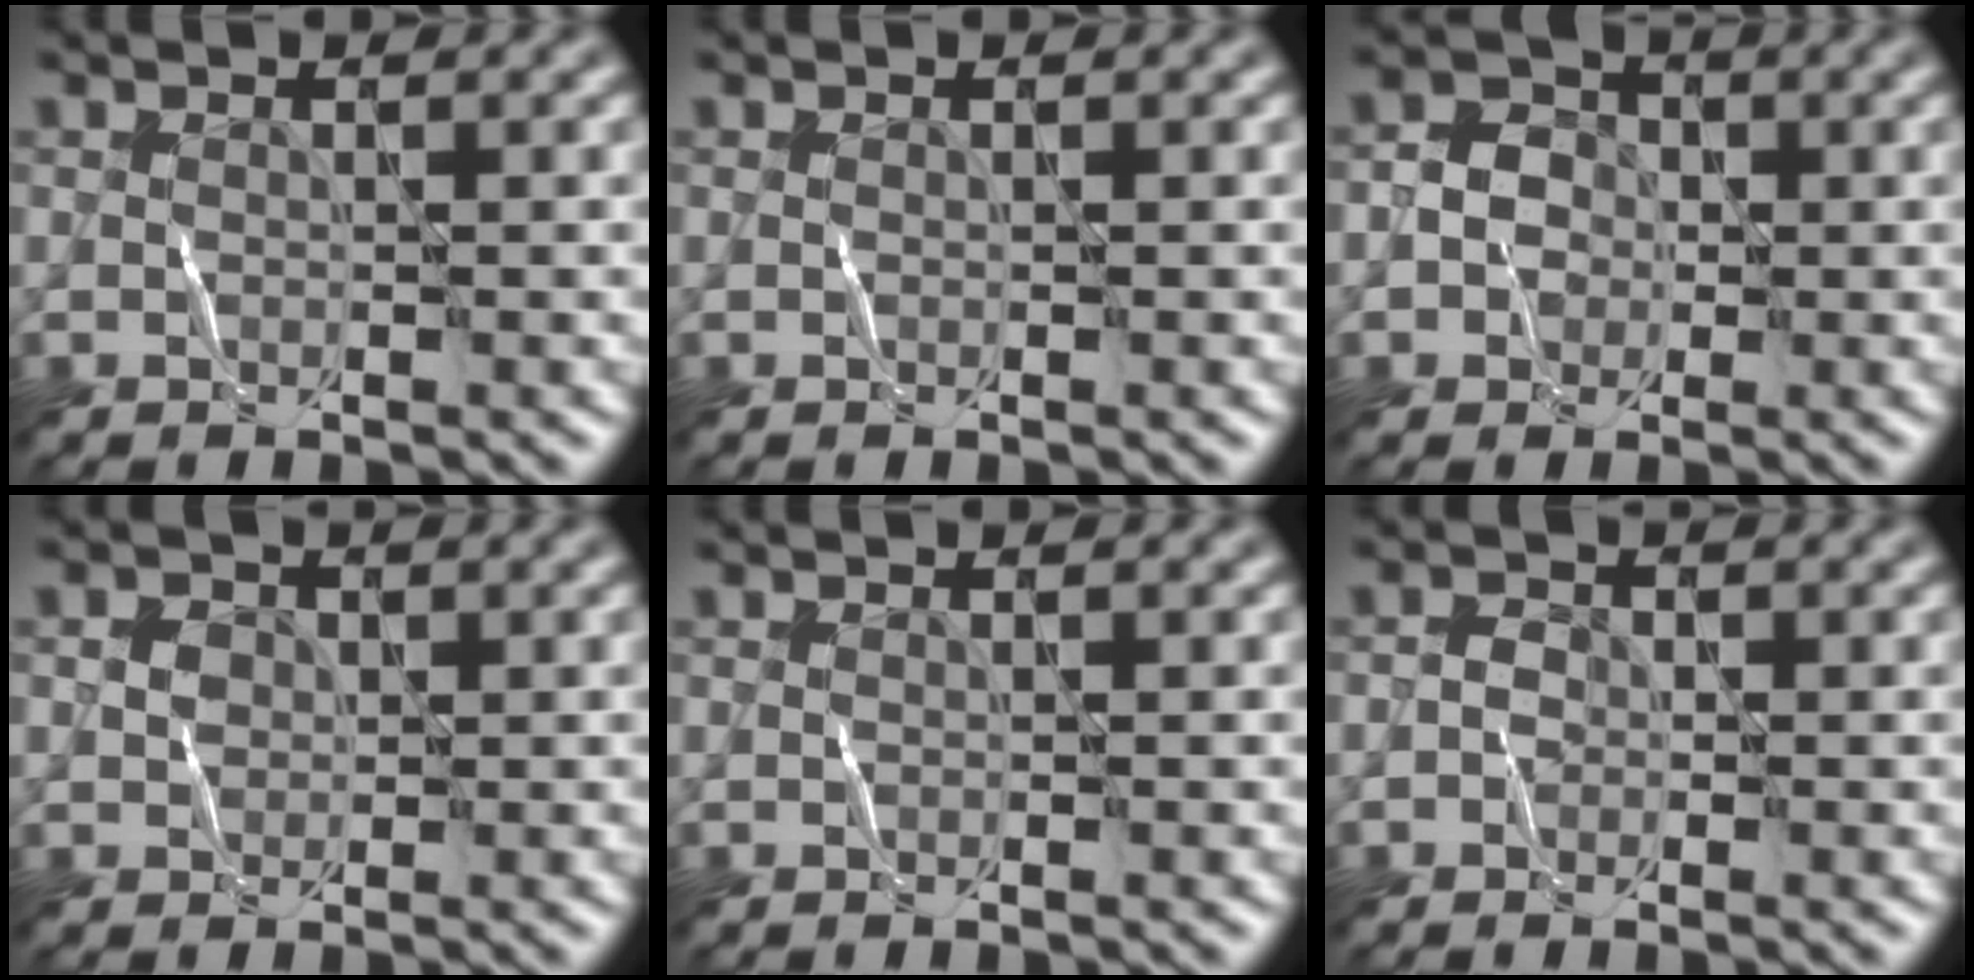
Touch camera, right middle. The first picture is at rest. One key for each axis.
{"total": 0.0}
{"total": 2.6, "fx": -0.6, "fy": 2.3, "fz": 1.0, "tx": -0.016, "ty": 0.002, "tz": -0.013}
{"total": 1.4, "fx": 0.1, "fy": 1.3, "fz": 0.4, "tx": -0.009, "ty": 0.002, "tz": 0.000}
{"total": 0.0}
{"total": 1.1, "fx": -0.5, "fy": 0.9, "fz": 0.3, "tx": -0.005, "ty": 0.002, "tz": -0.014}